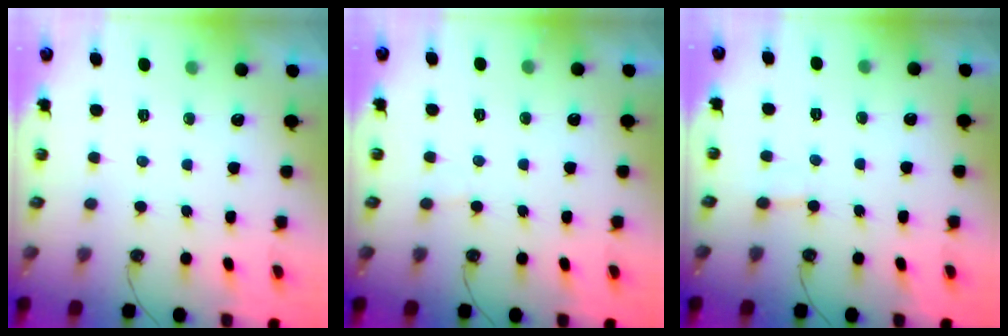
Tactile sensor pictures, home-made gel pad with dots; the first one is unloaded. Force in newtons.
{"total": 4.9, "press": 4.8, "slide": 0.3}
{"total": 2.4, "press": 2.4, "slide": 0.3}